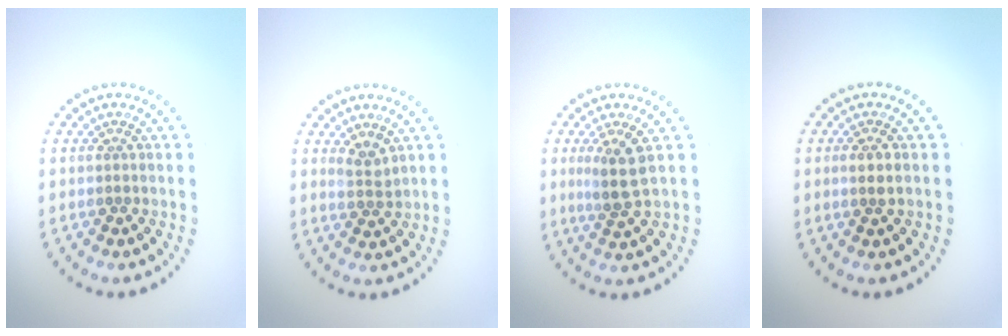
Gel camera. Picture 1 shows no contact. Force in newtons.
{"total": 1.6, "press": 1.3, "slide": 1.0}
{"total": 2.7, "press": 2.1, "slide": 1.7}
{"total": 1.4, "press": 1.2, "slide": 0.7}